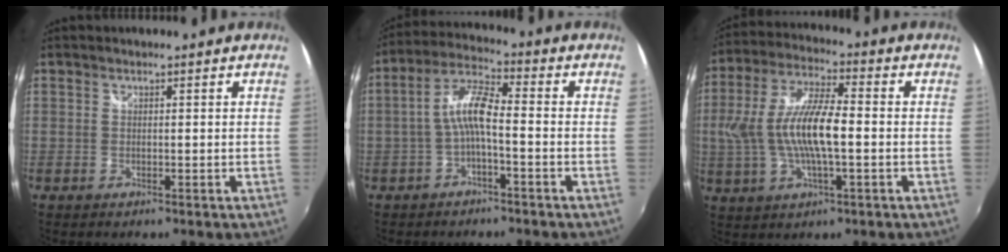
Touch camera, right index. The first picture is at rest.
{"total": 6.7, "force": [-2.0, 1.5, 6.3], "torque": [-0.142, 0.017, -0.037]}
{"total": 13.4, "force": [-1.0, 3.9, 12.8], "torque": [-0.252, 0.004, -0.019]}